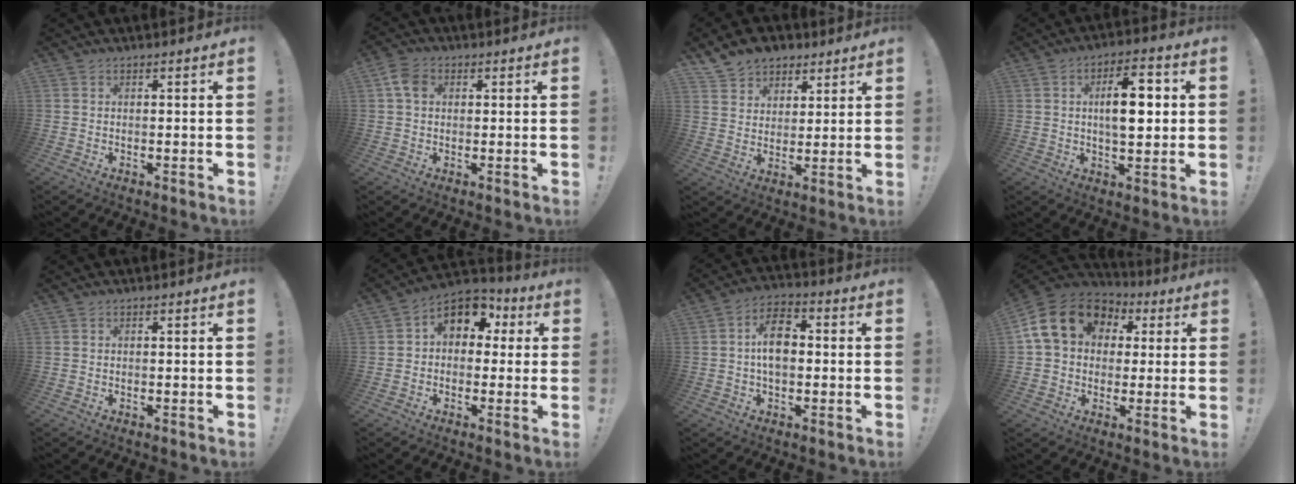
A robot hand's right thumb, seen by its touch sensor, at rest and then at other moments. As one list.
[{"total": 5.9, "force": [1.6, 4.1, 3.9], "torque": [-0.075, 0.004, 0.033]}, {"total": 9.4, "force": [6.5, 6.5, 1.9], "torque": [-0.038, -0.044, 0.131]}, {"total": 11.4, "force": [1.5, 5.3, 10.0], "torque": [-0.150, 0.002, 0.019]}, {"total": 0.0}, {"total": 10.0, "force": [2.4, 7.5, 6.1], "torque": [-0.091, 0.002, 0.052]}, {"total": 9.9, "force": [0.3, 6.2, 7.7], "torque": [-0.127, 0.009, 0.006]}, {"total": 18.1, "force": [5.6, 13.6, 10.5], "torque": [-0.172, -0.001, 0.111]}]